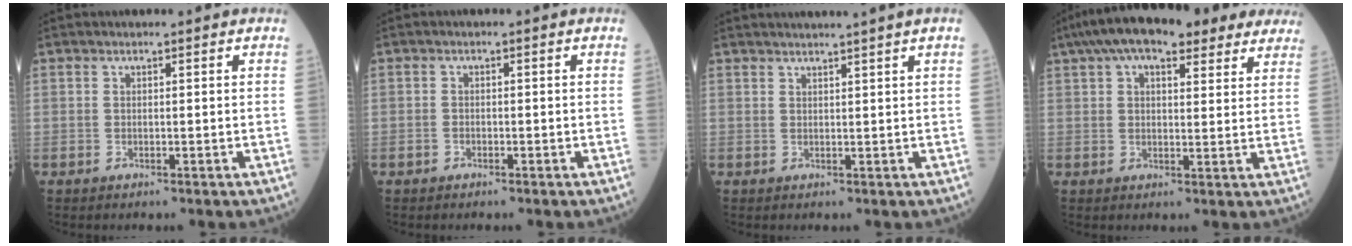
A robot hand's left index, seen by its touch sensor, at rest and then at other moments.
{"total": 0.8, "force": [-0.6, 0.6, 0.2], "torque": [-0.003, 0.003, -0.008]}
{"total": 4.2, "force": [3.7, -1.2, 1.5], "torque": [-0.017, 0.012, 0.049]}
{"total": 17.7, "force": [13.1, 6.3, 10.1], "torque": [-0.160, 0.065, 0.180]}